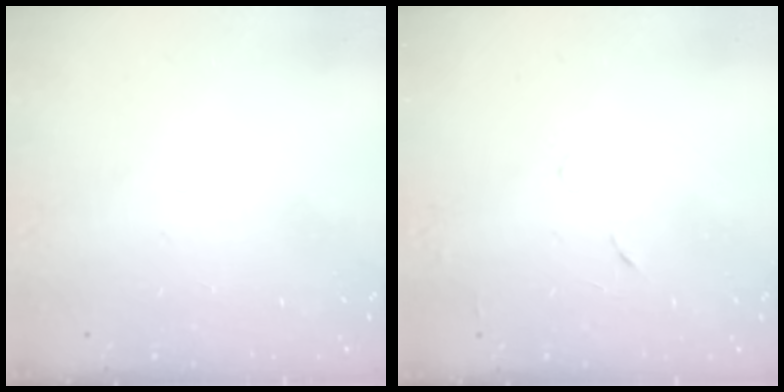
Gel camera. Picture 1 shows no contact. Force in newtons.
{"total": 3.9, "press": 3.8, "slide": 0.9}